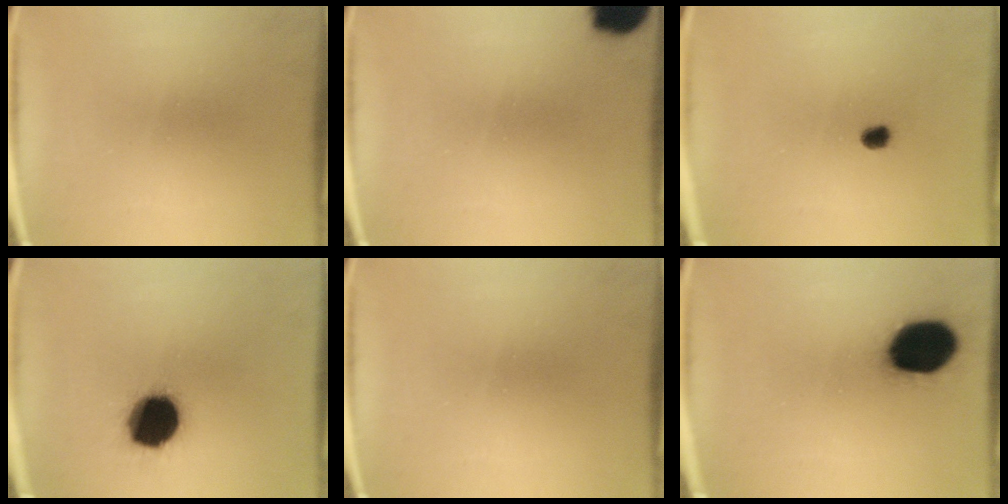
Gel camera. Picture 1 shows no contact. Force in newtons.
{"total": 11.1}
{"total": 1.9}
{"total": 16.1}
{"total": 0.0}
{"total": 16.9}